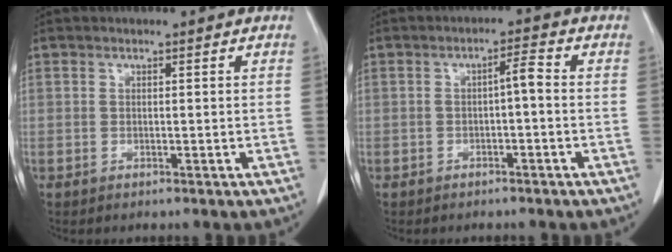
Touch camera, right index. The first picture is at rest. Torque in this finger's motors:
{"motor_torque": [0.37, -0.32, 0.08, 0.04]}